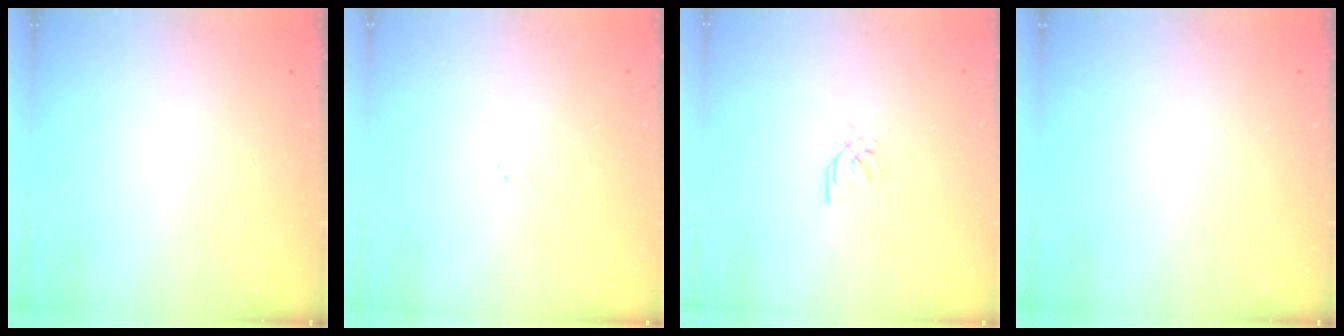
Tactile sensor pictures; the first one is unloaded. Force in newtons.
{"total": 3.0, "press": 3.0, "slide": 0.1}
{"total": 2.6, "press": 2.6, "slide": 0.4}
{"total": 0.0}